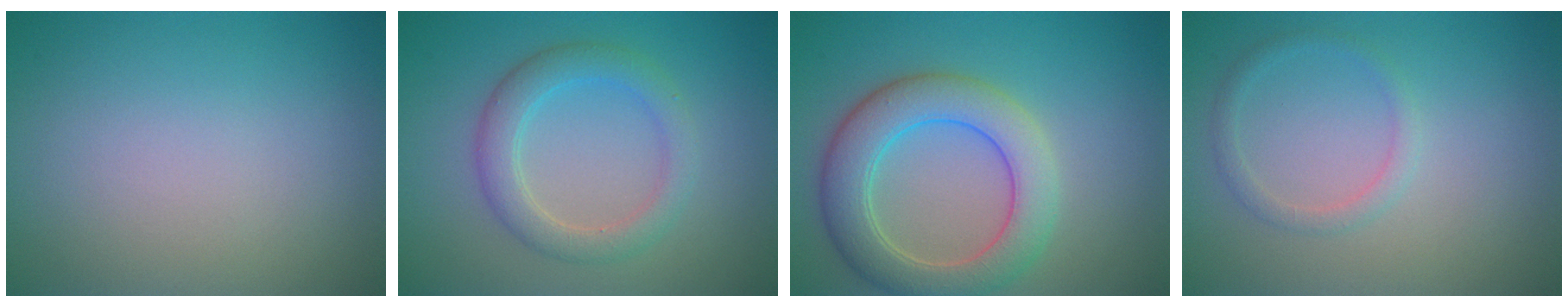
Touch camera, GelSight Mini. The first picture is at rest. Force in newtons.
{"total": 3.6, "press": 3.5, "slide": 0.2}
{"total": 6.4, "press": 6.4, "slide": 0.3}
{"total": 1.3, "press": 1.3, "slide": 0.1}